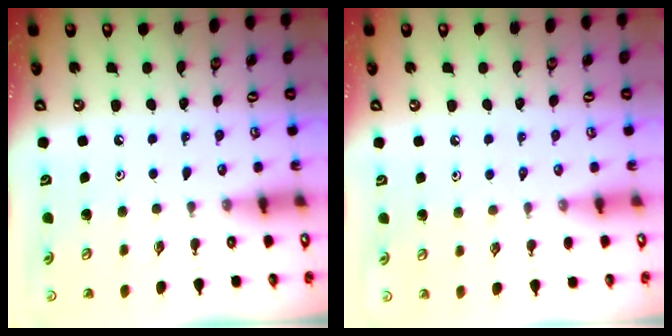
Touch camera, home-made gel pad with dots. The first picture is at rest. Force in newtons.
{"total": 4.3, "press": 4.2, "slide": 0.7}